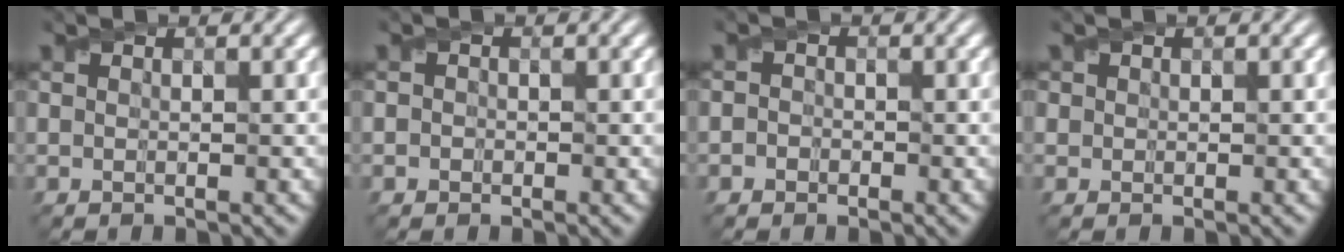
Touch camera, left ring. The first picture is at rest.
{"total": 0.8, "force": [-0.1, 0.7, 0.2], "torque": [0.001, -0.004, -0.004]}
{"total": 1.3, "force": [-0.4, 1.2, 0.4], "torque": [0.010, 0.002, -0.015]}
{"total": 0.6, "force": [0.1, 0.6, 0.0], "torque": [0.003, -0.002, 0.003]}